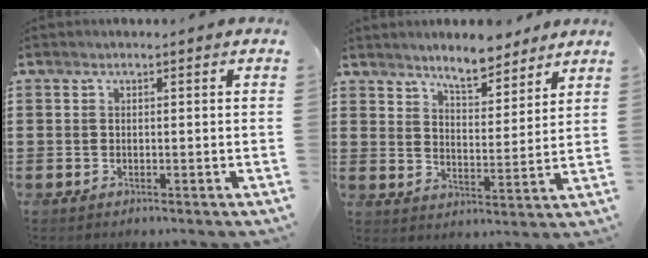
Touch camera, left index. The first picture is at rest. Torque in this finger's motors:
{"motor_torque": [1.28, -0.49, 0.58, 0.12]}